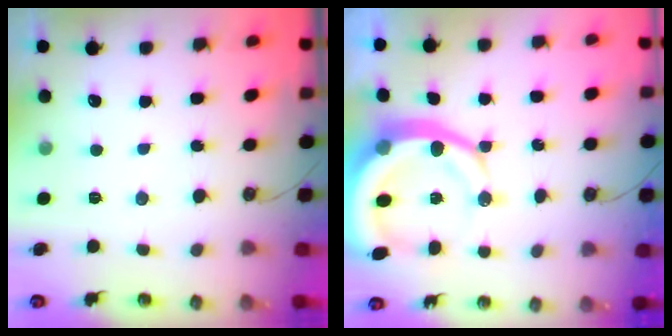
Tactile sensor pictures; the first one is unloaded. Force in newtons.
{"total": 18.2, "press": 17.9, "slide": 3.2}